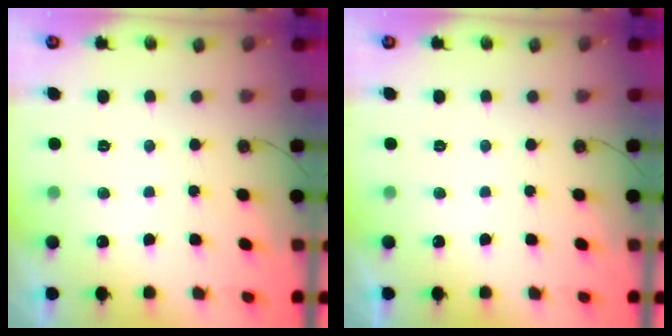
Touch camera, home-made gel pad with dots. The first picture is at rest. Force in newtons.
{"total": 0.0}